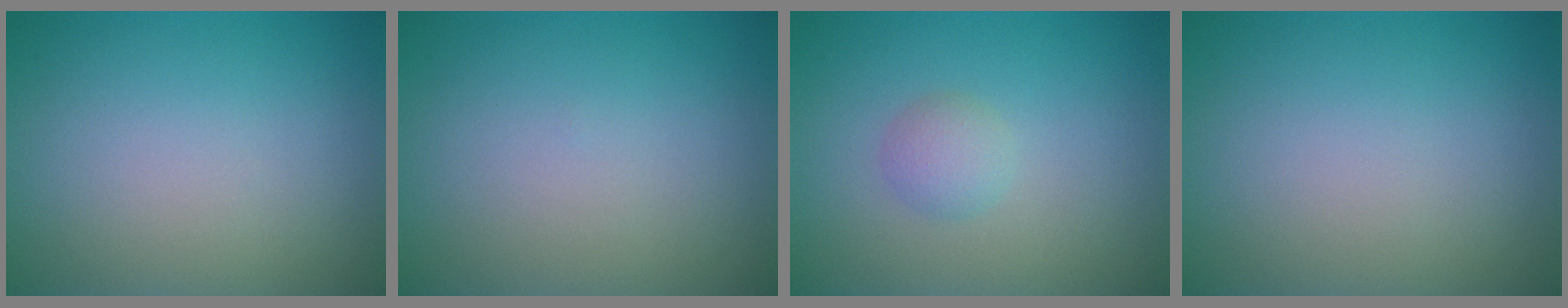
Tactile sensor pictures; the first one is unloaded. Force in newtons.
{"total": 0.0}
{"total": 1.6, "press": 1.6, "slide": 0.1}
{"total": 0.0}